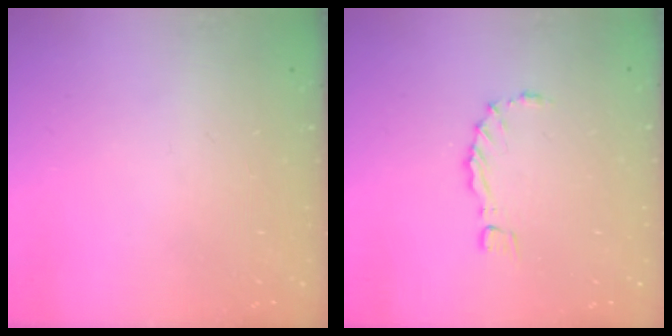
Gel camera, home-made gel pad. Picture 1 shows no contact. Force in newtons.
{"total": 1.2, "press": 1.2, "slide": 0.3}